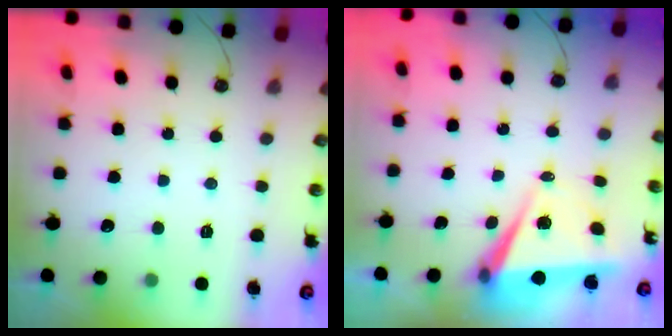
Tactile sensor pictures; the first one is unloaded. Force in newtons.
{"total": 6.0, "press": 4.1, "slide": 4.3}